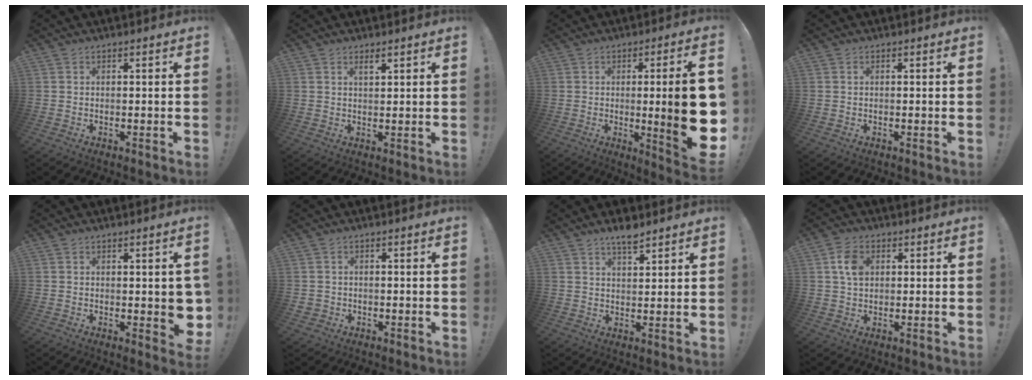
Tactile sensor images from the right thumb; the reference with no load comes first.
{"total": 2.1, "force": [1.6, 0.4, 1.3], "torque": [-0.018, -0.006, 0.027]}
{"total": 18.3, "force": [-0.8, 1.9, 18.2], "torque": [-0.251, -0.016, -0.007]}
{"total": 0.0}
{"total": 3.9, "force": [0.5, 2.2, 3.3], "torque": [-0.028, -0.002, 0.014]}
{"total": 1.8, "force": [-0.2, 1.7, 0.6], "torque": [-0.014, 0.005, -0.001]}
{"total": 5.1, "force": [4.1, 1.1, 2.8], "torque": [-0.038, -0.028, 0.069]}
{"total": 6.8, "force": [1.8, 4.9, 4.2], "torque": [-0.062, 0.004, 0.034]}